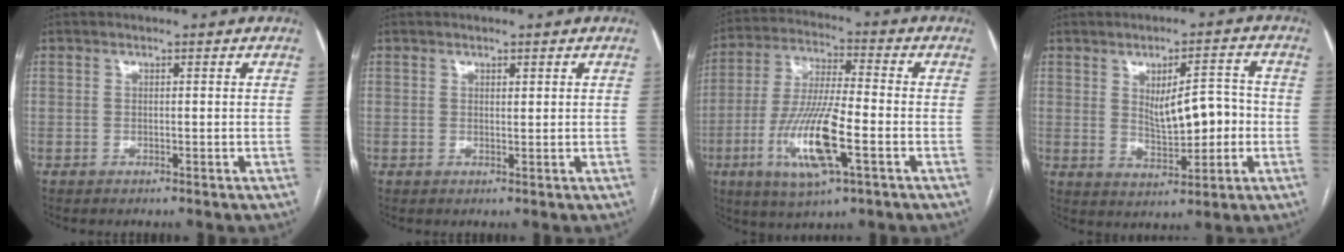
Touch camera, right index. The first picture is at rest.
{"total": 0.7, "force": [0.4, 0.3, 0.5], "torque": [-0.007, -0.003, 0.006]}
{"total": 14.2, "force": [-4.7, 2.1, 13.2], "torque": [-0.269, -0.015, -0.084]}
{"total": 7.9, "force": [0.0, 2.9, 7.4], "torque": [-0.115, 0.011, 0.012]}